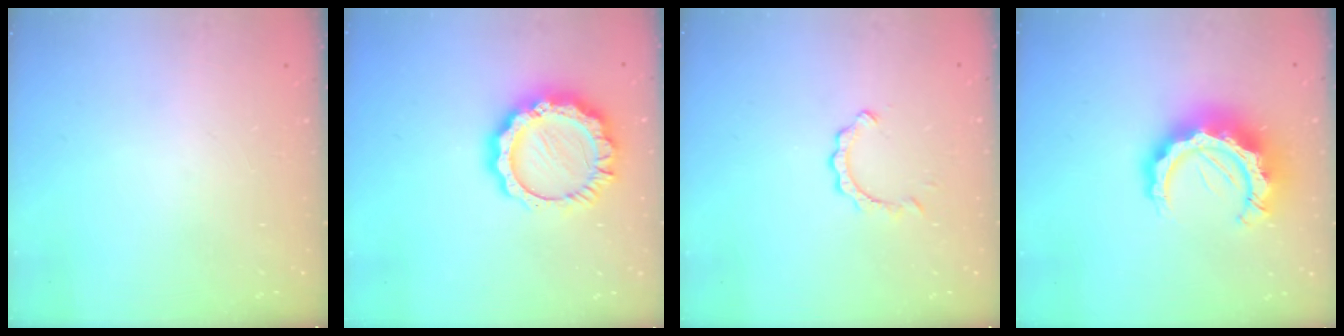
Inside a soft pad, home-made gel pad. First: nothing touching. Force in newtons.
{"total": 14.6, "press": 14.6, "slide": 1.1}
{"total": 2.7, "press": 2.7, "slide": 0.2}
{"total": 15.4, "press": 15.4, "slide": 1.4}